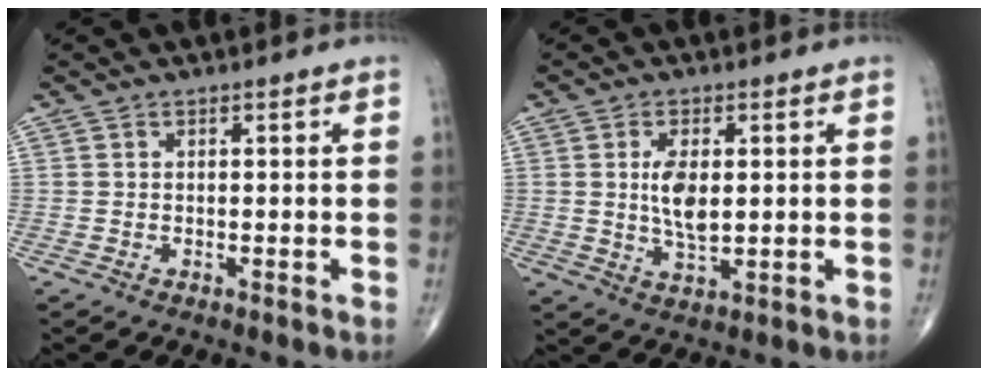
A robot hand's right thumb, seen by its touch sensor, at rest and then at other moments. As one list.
[{"total": 6.5, "force": [0.9, 3.0, 5.7], "torque": [-0.105, -0.013, 0.018]}]